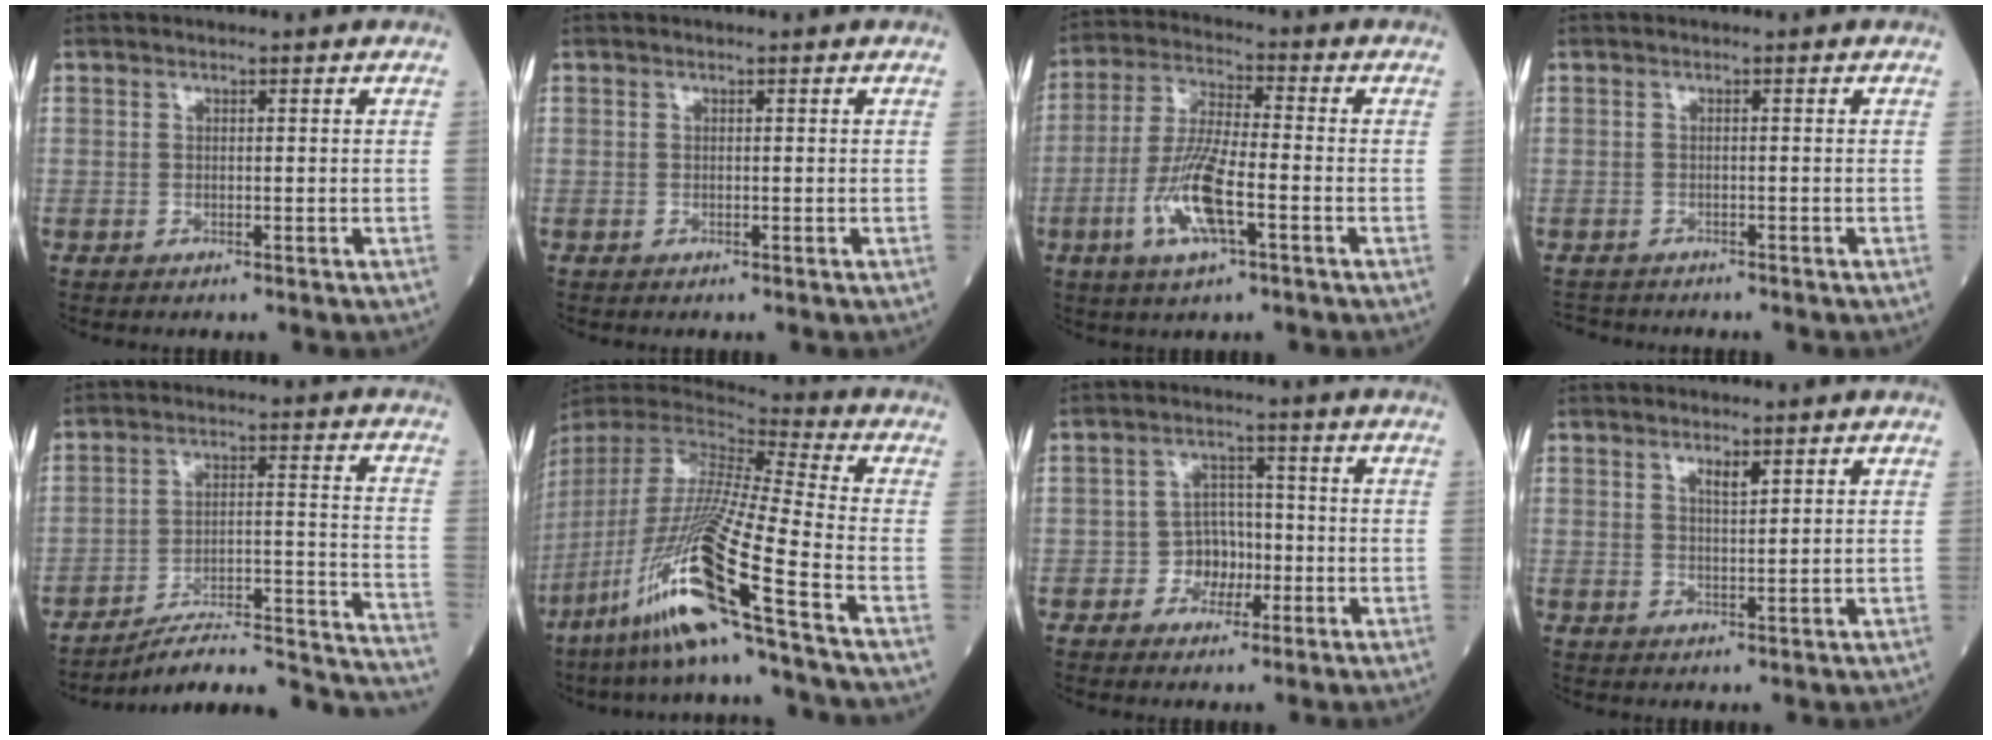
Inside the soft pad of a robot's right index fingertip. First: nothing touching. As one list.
[{"total": 0.0}, {"total": 10.5, "force": [-3.8, 2.1, 9.6], "torque": [-0.198, -0.006, -0.073]}, {"total": 3.2, "force": [-3.1, 0.8, 0.3], "torque": [-0.002, -0.008, -0.049]}, {"total": 21.3, "force": [-20.3, -0.6, 6.2], "torque": [-0.040, 0.021, -0.286]}, {"total": 22.7, "force": [-11.8, -1.1, 19.4], "torque": [-0.424, -0.056, -0.236]}, {"total": 4.7, "force": [-1.6, 3.8, 2.1], "torque": [-0.026, 0.013, -0.028]}, {"total": 2.1, "force": [1.3, 0.4, 1.6], "torque": [-0.030, -0.002, 0.023]}]